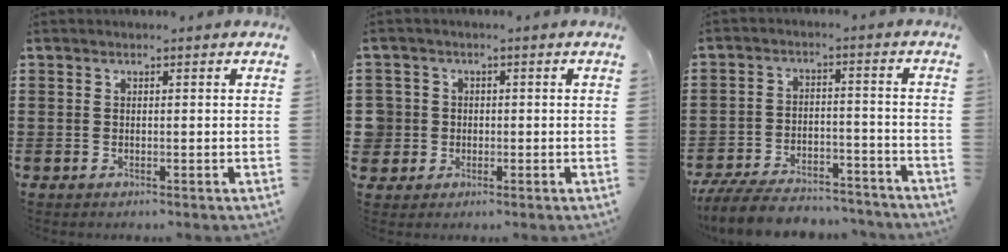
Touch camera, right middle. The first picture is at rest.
{"total": 3.6, "force": [-0.4, 3.6, 0.4], "torque": [-0.039, 0.004, -0.018]}
{"total": 8.2, "force": [-7.7, 1.6, 2.4], "torque": [-0.044, 0.017, -0.146]}